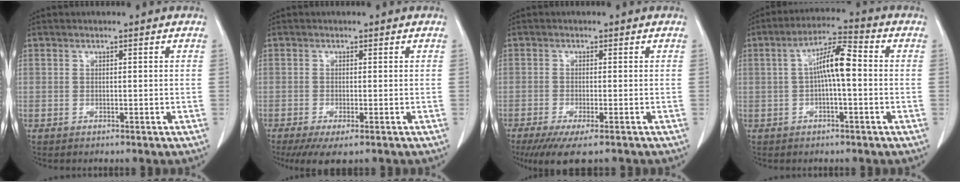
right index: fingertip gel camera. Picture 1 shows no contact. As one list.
[{"total": 5.0, "force": [-3.3, 1.2, 3.6], "torque": [-0.055, -0.013, -0.049]}, {"total": 7.7, "force": [-5.7, 1.3, 5.0], "torque": [-0.070, -0.017, -0.088]}, {"total": 7.1, "force": [0.1, 1.4, 7.0], "torque": [-0.130, 0.023, -0.003]}]